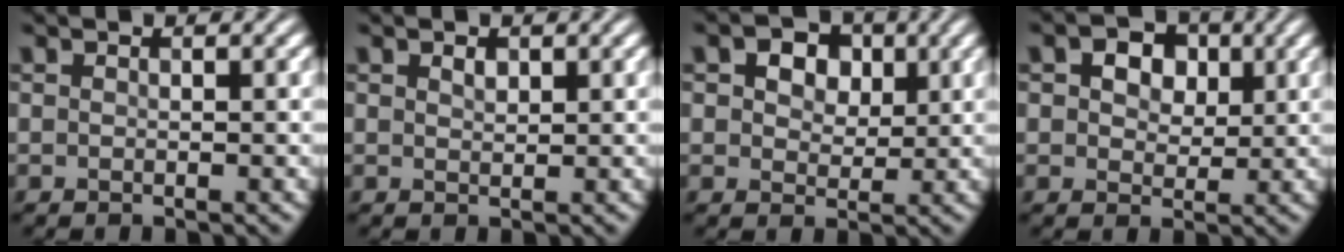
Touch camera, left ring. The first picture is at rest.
{"total": 0.9, "force": [0.6, 0.5, 0.5], "torque": [-0.010, 0.000, 0.012]}
{"total": 5.3, "force": [2.3, 3.6, 3.1], "torque": [-0.054, 0.007, 0.018]}
{"total": 4.6, "force": [1.8, 3.1, 2.8], "torque": [-0.043, 0.006, 0.008]}